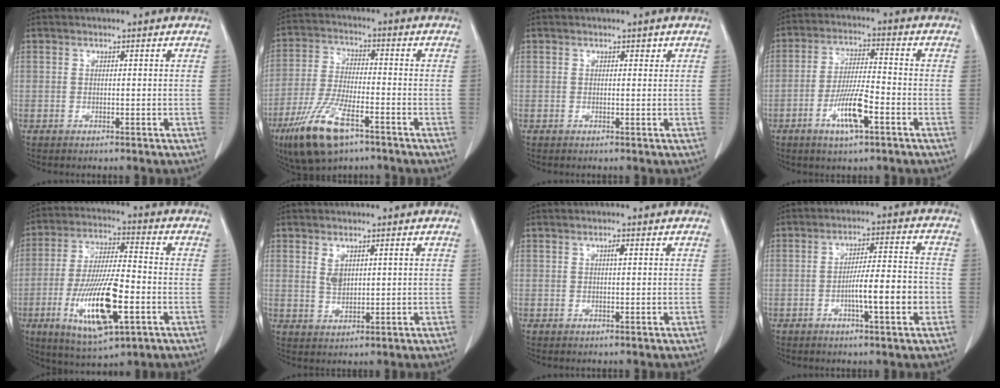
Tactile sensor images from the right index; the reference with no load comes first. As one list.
[{"total": 12.1, "force": [-6.9, 3.7, 9.3], "torque": [-0.196, -0.019, -0.121]}, {"total": 1.1, "force": [0.7, 0.5, 0.6], "torque": [-0.006, -0.005, 0.008]}, {"total": 8.5, "force": [-3.6, 1.4, 7.5], "torque": [-0.147, -0.005, -0.064]}, {"total": 16.1, "force": [-4.9, 3.7, 14.8], "torque": [-0.291, -0.018, -0.079]}, {"total": 3.2, "force": [1.3, 1.6, 2.5], "torque": [-0.053, 0.001, 0.032]}, {"total": 1.4, "force": [0.5, 0.3, 1.2], "torque": [-0.021, 0.000, 0.009]}, {"total": 8.9, "force": [-2.5, 1.0, 8.5], "torque": [-0.138, 0.012, -0.040]}]